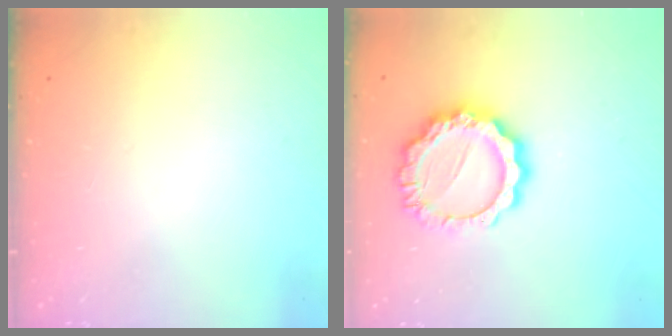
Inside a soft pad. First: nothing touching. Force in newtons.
{"total": 12.2, "press": 12.1, "slide": 0.7}